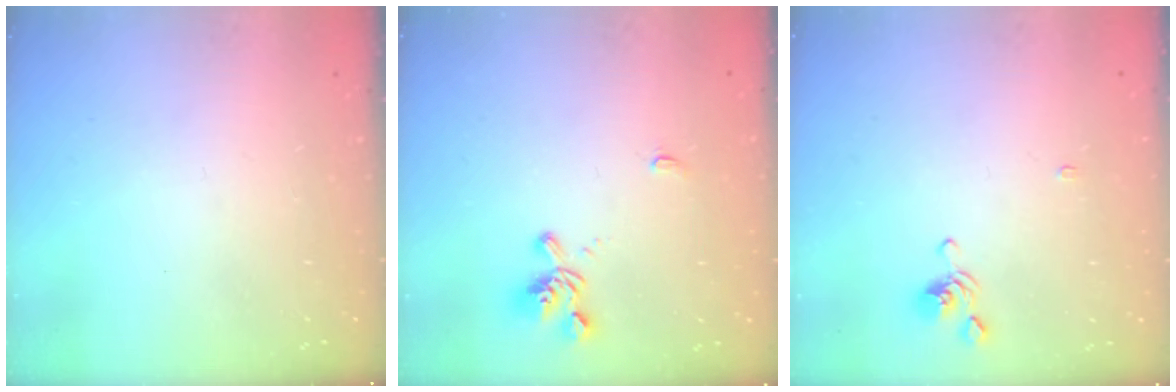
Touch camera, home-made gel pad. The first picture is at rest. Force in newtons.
{"total": 1.2, "press": 0.7, "slide": 1.0}
{"total": 2.8, "press": 2.8, "slide": 0.1}